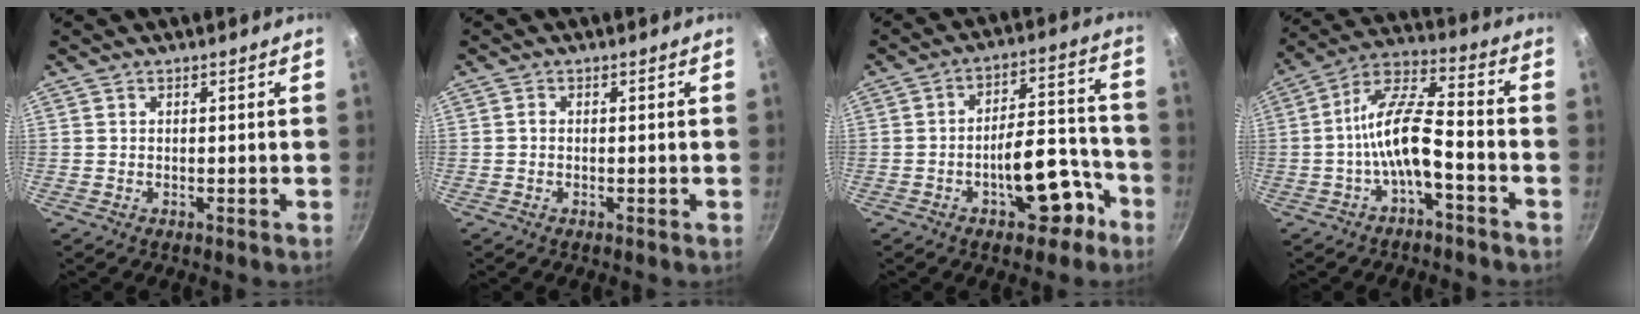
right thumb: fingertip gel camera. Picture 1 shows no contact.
{"total": 0.6, "force": [-0.2, 0.5, 0.3], "torque": [-0.002, 0.003, -0.005]}
{"total": 12.6, "force": [-6.0, 6.1, 9.2], "torque": [-0.084, 0.075, -0.074]}
{"total": 11.4, "force": [-4.2, 3.9, 9.8], "torque": [-0.192, 0.049, -0.082]}